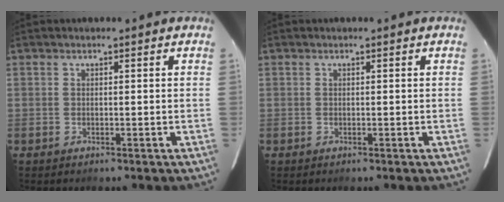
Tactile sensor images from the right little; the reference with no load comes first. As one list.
[{"total": 0.0}]